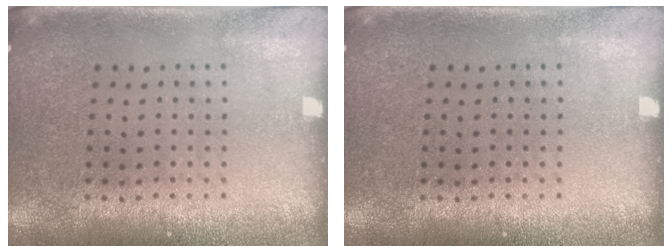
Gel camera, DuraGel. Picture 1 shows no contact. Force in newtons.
{"total": 0.0}